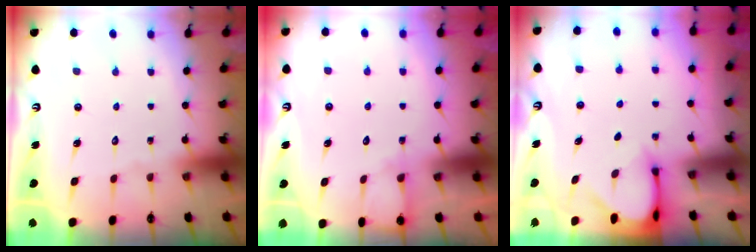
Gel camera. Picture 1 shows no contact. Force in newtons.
{"total": 4.7, "press": 4.7, "slide": 0.4}
{"total": 3.2, "press": 3.2, "slide": 0.3}